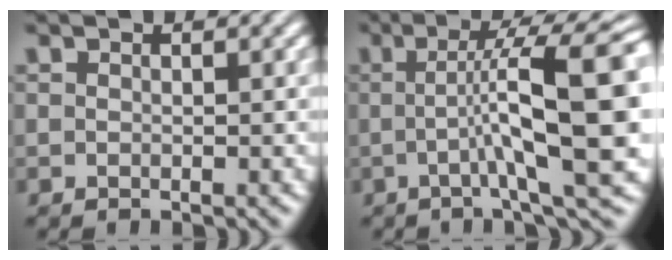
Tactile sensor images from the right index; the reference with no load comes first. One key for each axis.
{"total": 9.6, "fx": 0.1, "fy": 1.4, "fz": 9.5, "tx": -0.116, "ty": 0.002, "tz": 0.008}